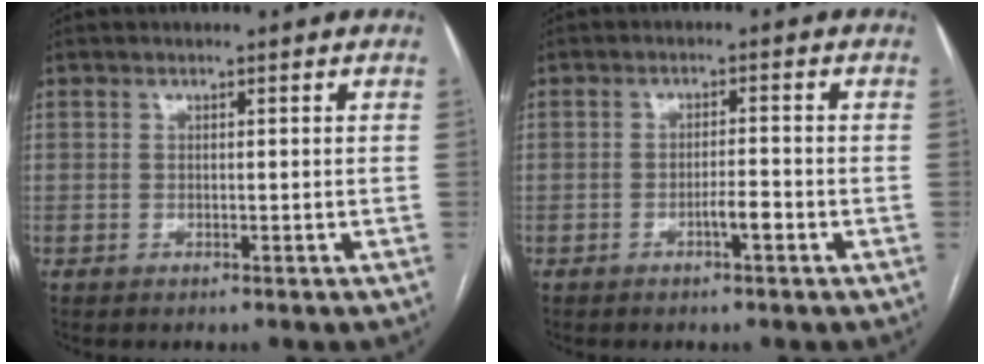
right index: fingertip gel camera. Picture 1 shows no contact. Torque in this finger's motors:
{"motor_torque": [0.16, -0.04, 0.04, 0.02]}